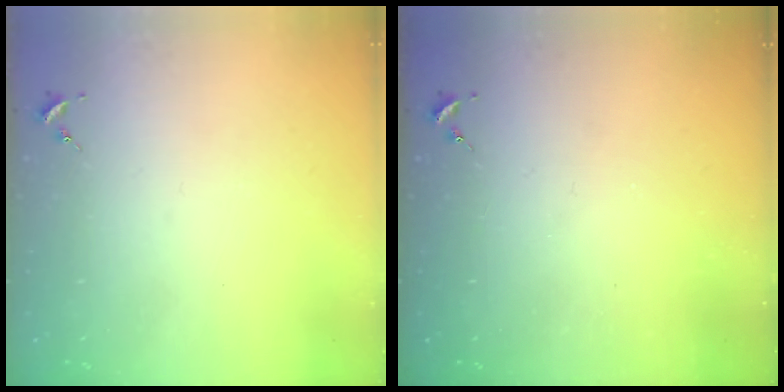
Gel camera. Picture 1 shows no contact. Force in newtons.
{"total": 0.0}